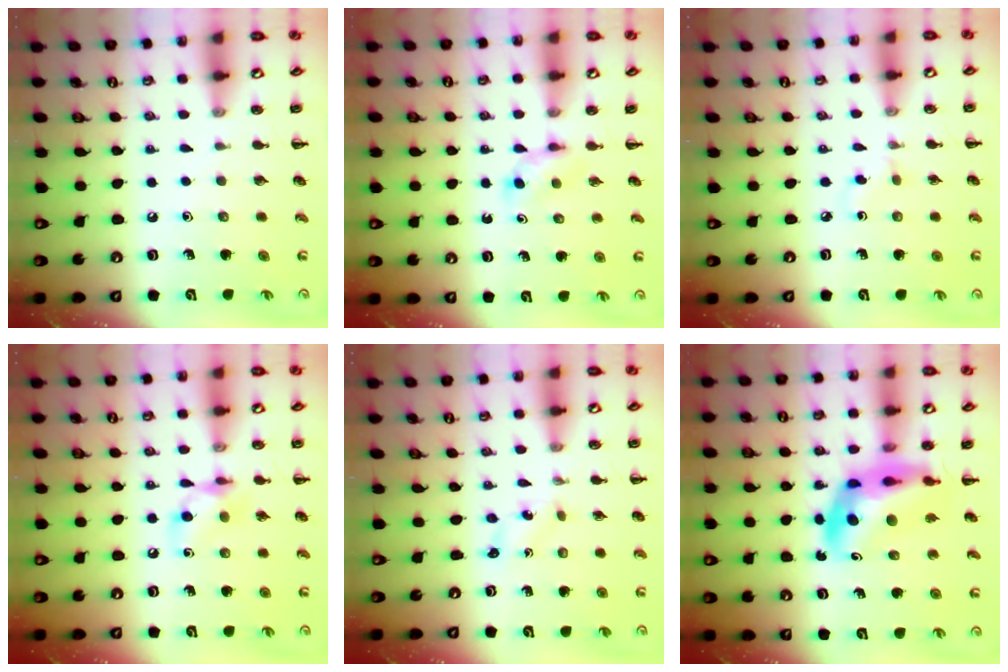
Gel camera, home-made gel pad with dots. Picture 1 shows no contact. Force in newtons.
{"total": 3.0, "press": 2.7, "slide": 1.1}
{"total": 2.2, "press": 1.9, "slide": 1.1}
{"total": 8.3, "press": 8.2, "slide": 0.6}
{"total": 0.0}
{"total": 10.6, "press": 10.1, "slide": 3.1}